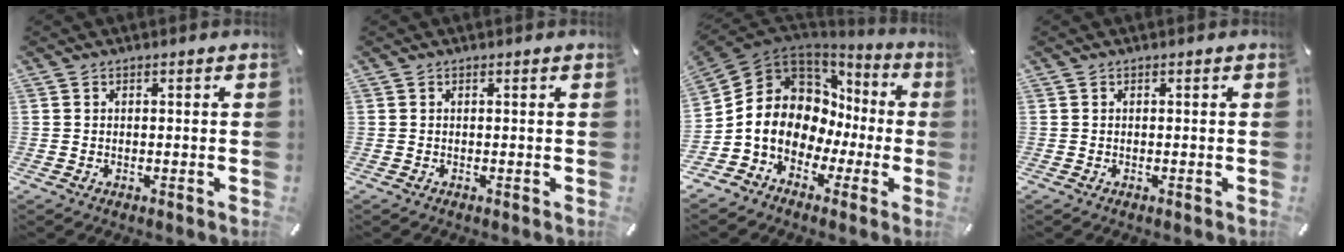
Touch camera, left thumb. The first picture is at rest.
{"total": 0.0}
{"total": 12.5, "force": [-0.8, 11.1, 5.6], "torque": [-0.125, -0.028, -0.016]}
{"total": 0.0}